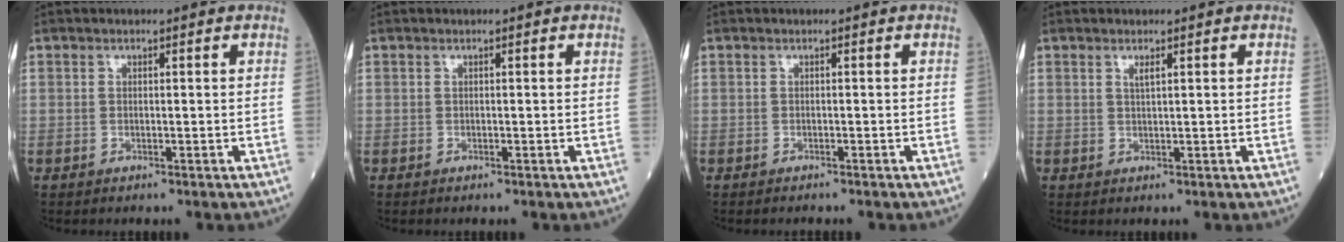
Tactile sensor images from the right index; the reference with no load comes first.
{"total": 0.0}
{"total": 0.7, "force": [-0.7, 0.1, 0.2], "torque": [-0.007, -0.001, -0.010]}
{"total": 1.1, "force": [0.6, 0.1, 0.9], "torque": [-0.020, -0.003, 0.012]}